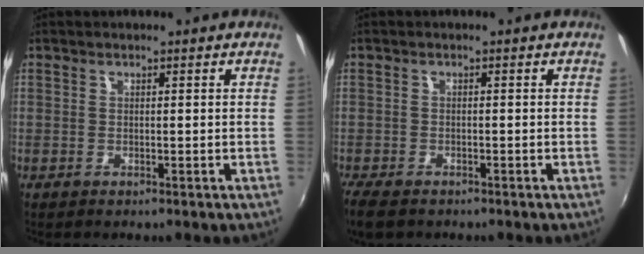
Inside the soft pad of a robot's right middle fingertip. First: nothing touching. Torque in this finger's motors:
{"motor_torque": [0.67, -0.69, 0.05, 0.07]}